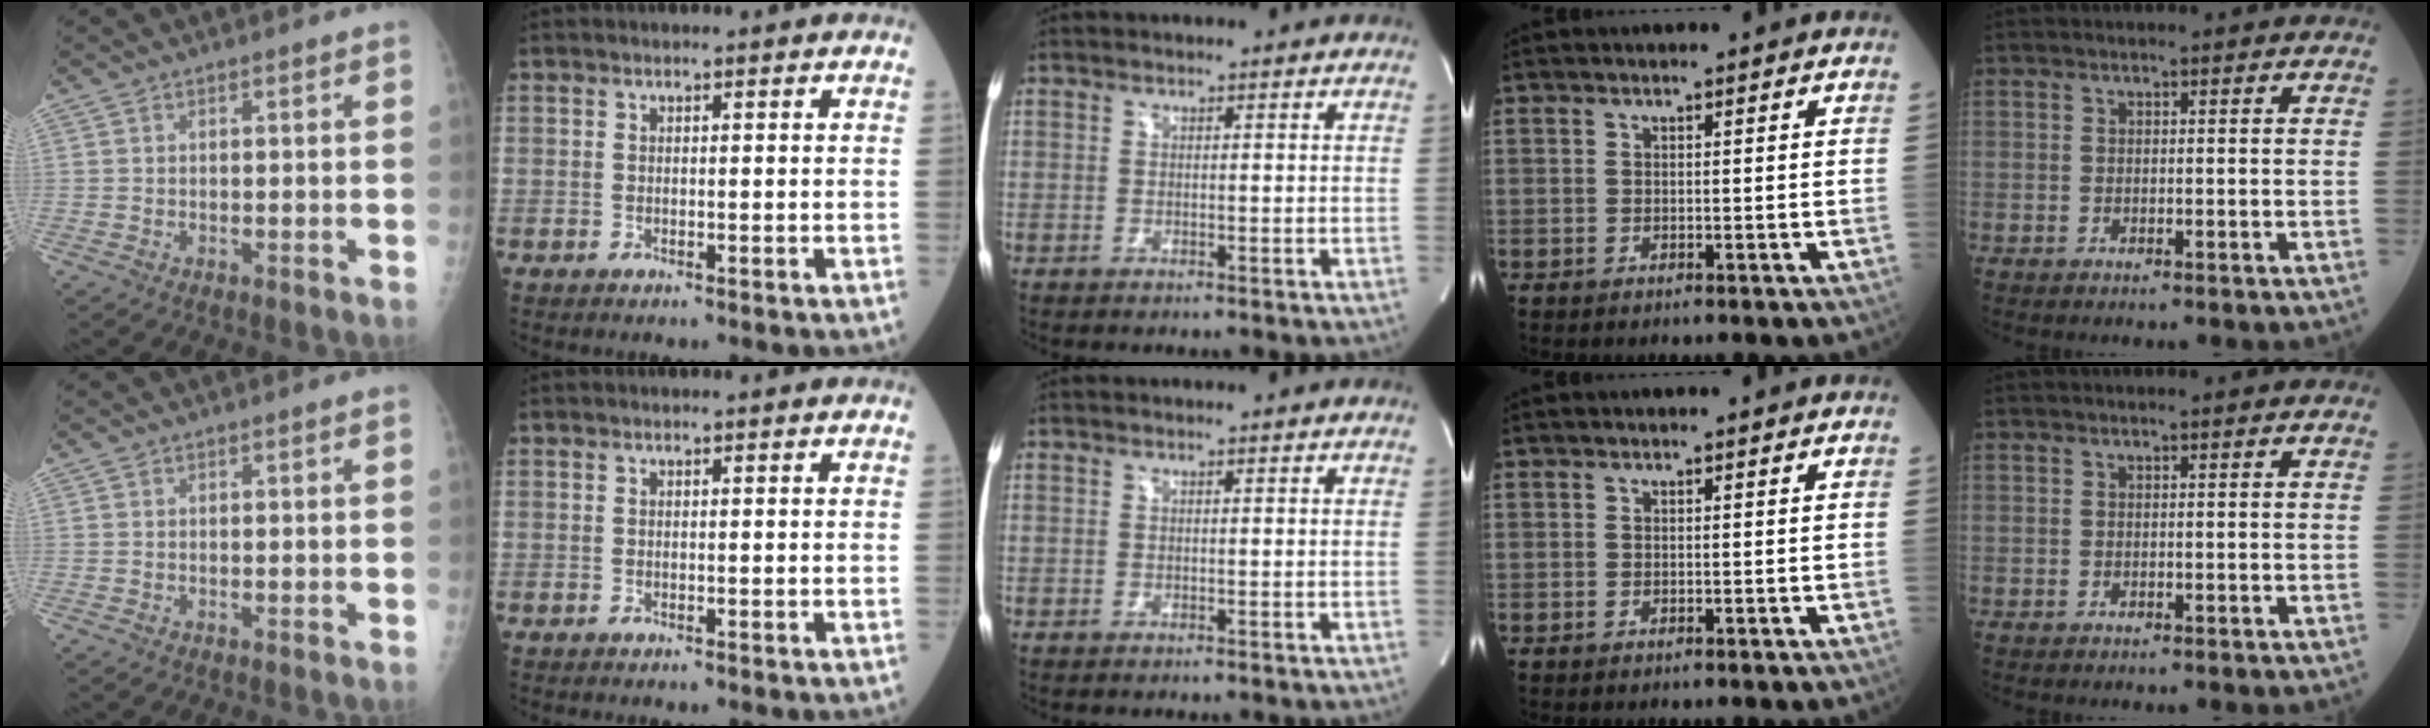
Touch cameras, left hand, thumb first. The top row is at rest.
{}